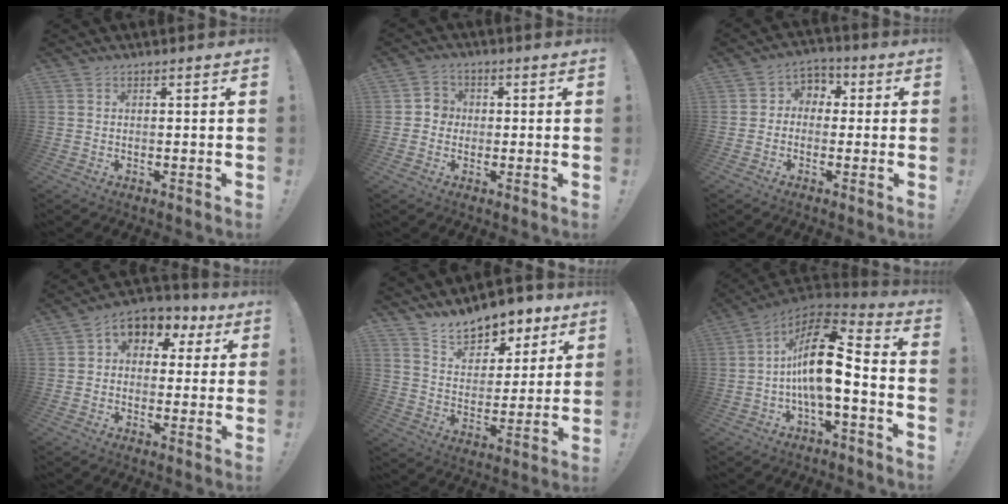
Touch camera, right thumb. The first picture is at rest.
{"total": 4.3, "force": [-0.5, 4.1, 1.1], "torque": [-0.014, 0.010, -0.011]}
{"total": 5.3, "force": [-1.7, 4.7, 1.6], "torque": [-0.021, 0.020, -0.028]}
{"total": 7.2, "force": [1.7, 6.2, 3.3], "torque": [-0.043, -0.006, 0.036]}
{"total": 11.6, "force": [10.0, 5.0, 2.9], "torque": [-0.056, -0.074, 0.187]}
{"total": 18.6, "force": [0.1, 8.3, 16.6], "torque": [-0.296, 0.013, 0.004]}